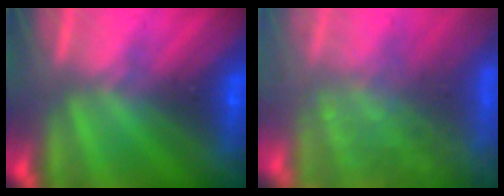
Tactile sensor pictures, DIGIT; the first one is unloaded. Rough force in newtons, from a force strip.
{"total": 7.7}